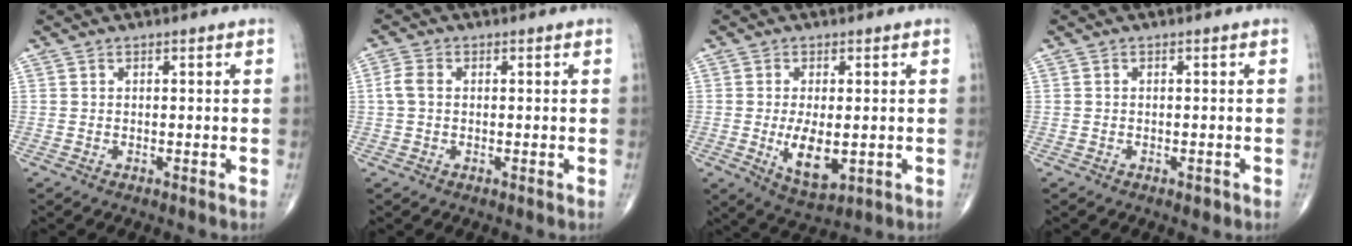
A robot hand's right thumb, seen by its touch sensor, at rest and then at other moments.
{"total": 3.0, "force": [0.2, 2.1, 2.2], "torque": [-0.052, 0.007, -0.002]}
{"total": 7.7, "force": [-1.1, 3.5, 6.8], "torque": [-0.112, -0.017, -0.008]}
{"total": 1.0, "force": [-0.6, 0.5, 0.6], "torque": [-0.005, 0.000, -0.008]}